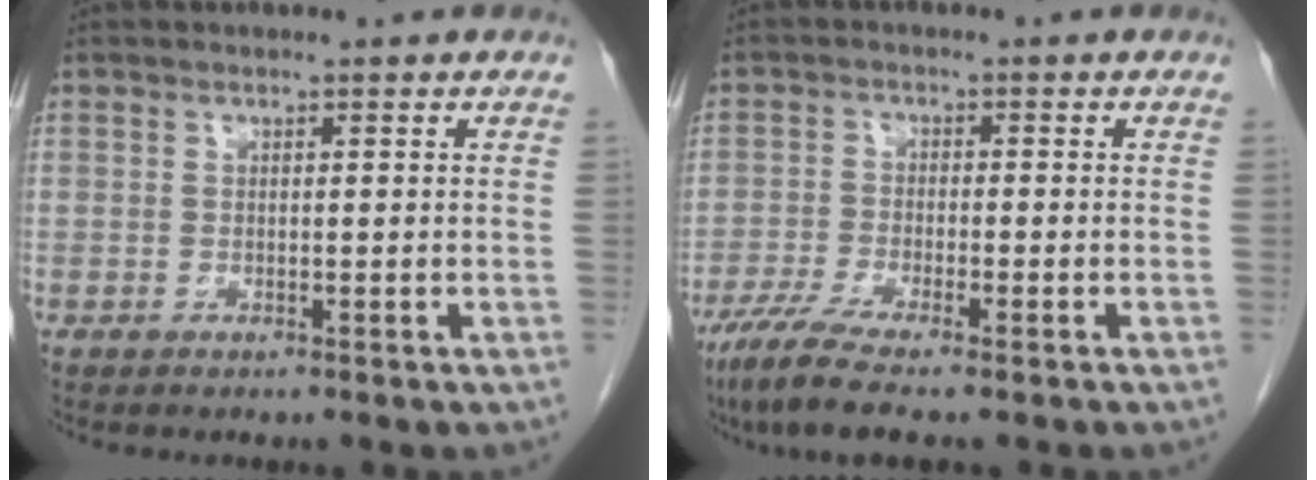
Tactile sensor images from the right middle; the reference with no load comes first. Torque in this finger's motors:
{"motor_torque": [-0.12, -0.06, 0.07, 0.03]}